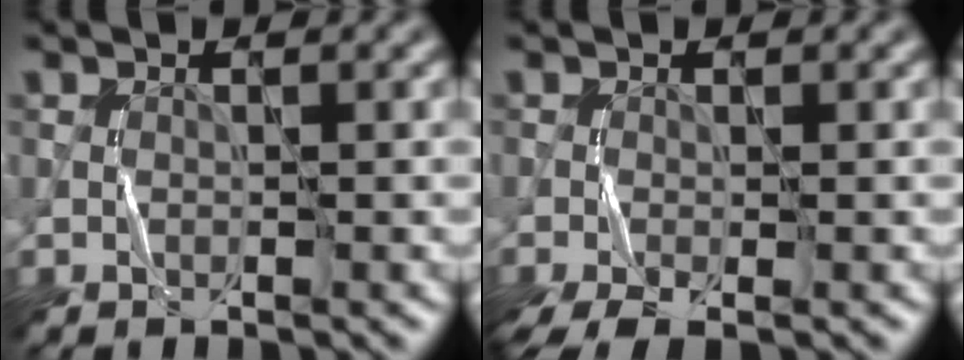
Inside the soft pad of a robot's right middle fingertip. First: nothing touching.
{"total": 3.4, "force": [-2.2, 1.0, 2.4], "torque": [-0.053, -0.011, -0.043]}